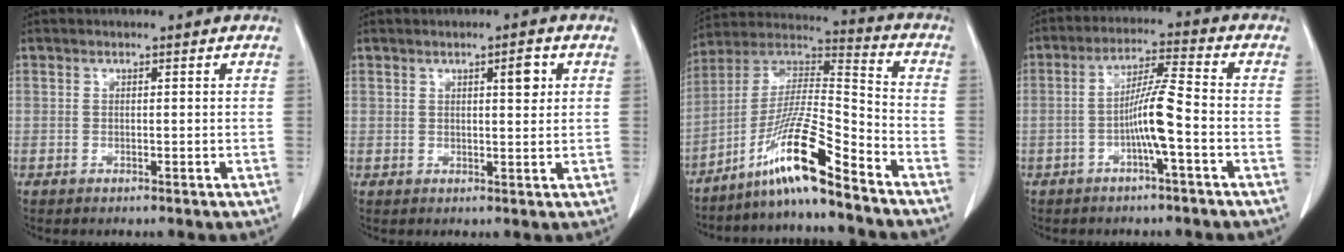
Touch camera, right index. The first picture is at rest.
{"total": 3.0, "force": [1.4, 1.0, 2.5], "torque": [-0.035, 0.001, 0.022]}
{"total": 13.7, "force": [-9.5, -0.2, 9.9], "torque": [-0.192, 0.001, -0.177]}
{"total": 7.0, "force": [-2.1, -0.2, 6.7], "torque": [-0.130, 0.011, -0.040]}